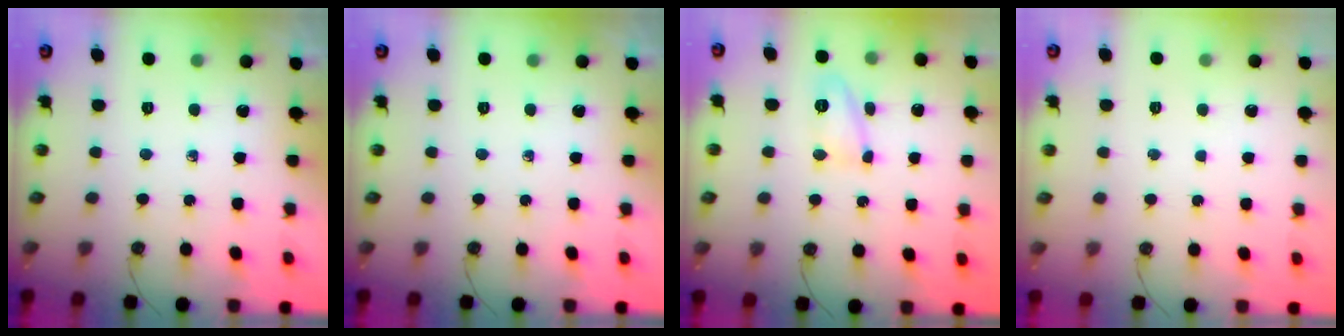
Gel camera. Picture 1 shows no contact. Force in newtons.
{"total": 0.0}
{"total": 9.8, "press": 9.8, "slide": 0.9}
{"total": 1.3, "press": 1.3, "slide": 0.1}